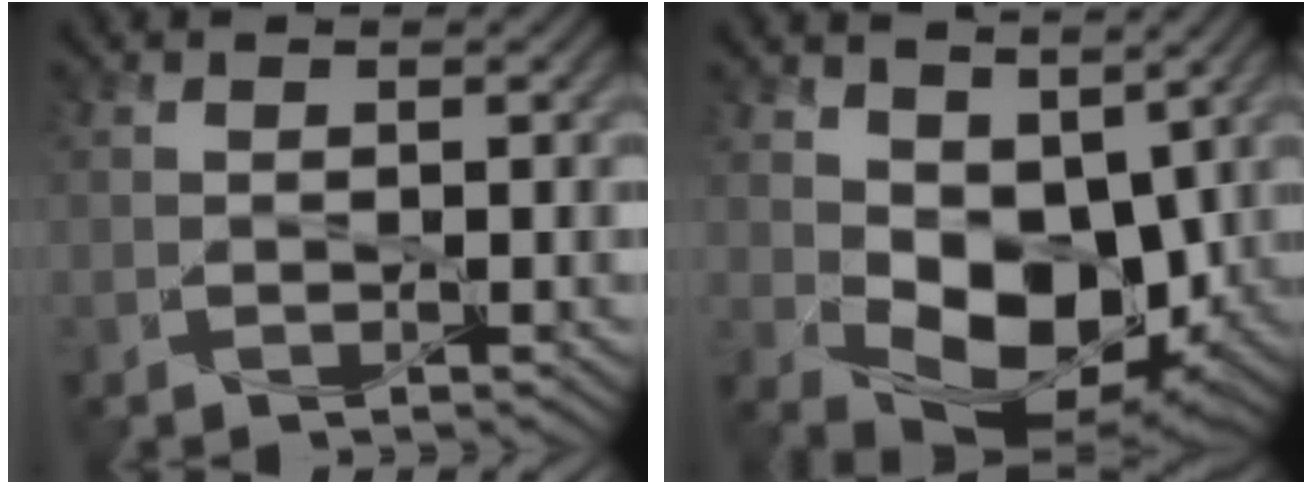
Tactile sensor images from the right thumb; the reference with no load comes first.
{"total": 9.6, "force": [0.9, 6.3, 7.2], "torque": [-0.135, -0.030, 0.021]}